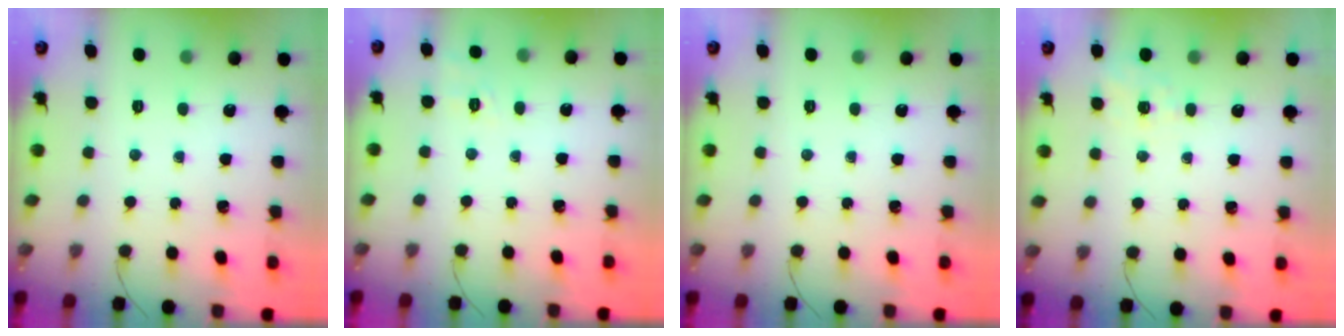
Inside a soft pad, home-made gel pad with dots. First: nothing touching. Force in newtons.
{"total": 1.9, "press": 0.8, "slide": 1.7}
{"total": 0.0}
{"total": 1.5, "press": 0.3, "slide": 1.5}